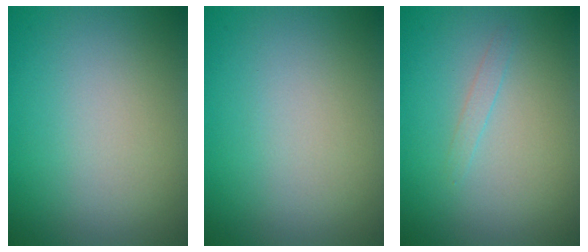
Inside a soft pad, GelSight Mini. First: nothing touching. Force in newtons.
{"total": 0.0}
{"total": 0.8, "press": 0.8, "slide": 0.1}